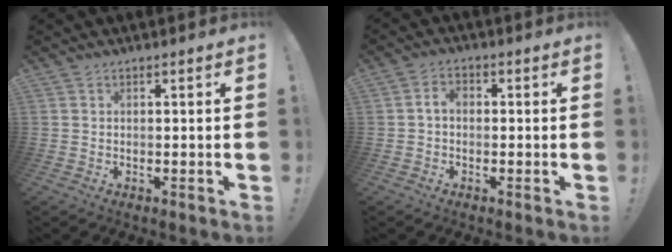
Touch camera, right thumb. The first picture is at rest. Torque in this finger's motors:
{"motor_torque": [0.66, 0.44, 0.28, -0.30, 0.00]}